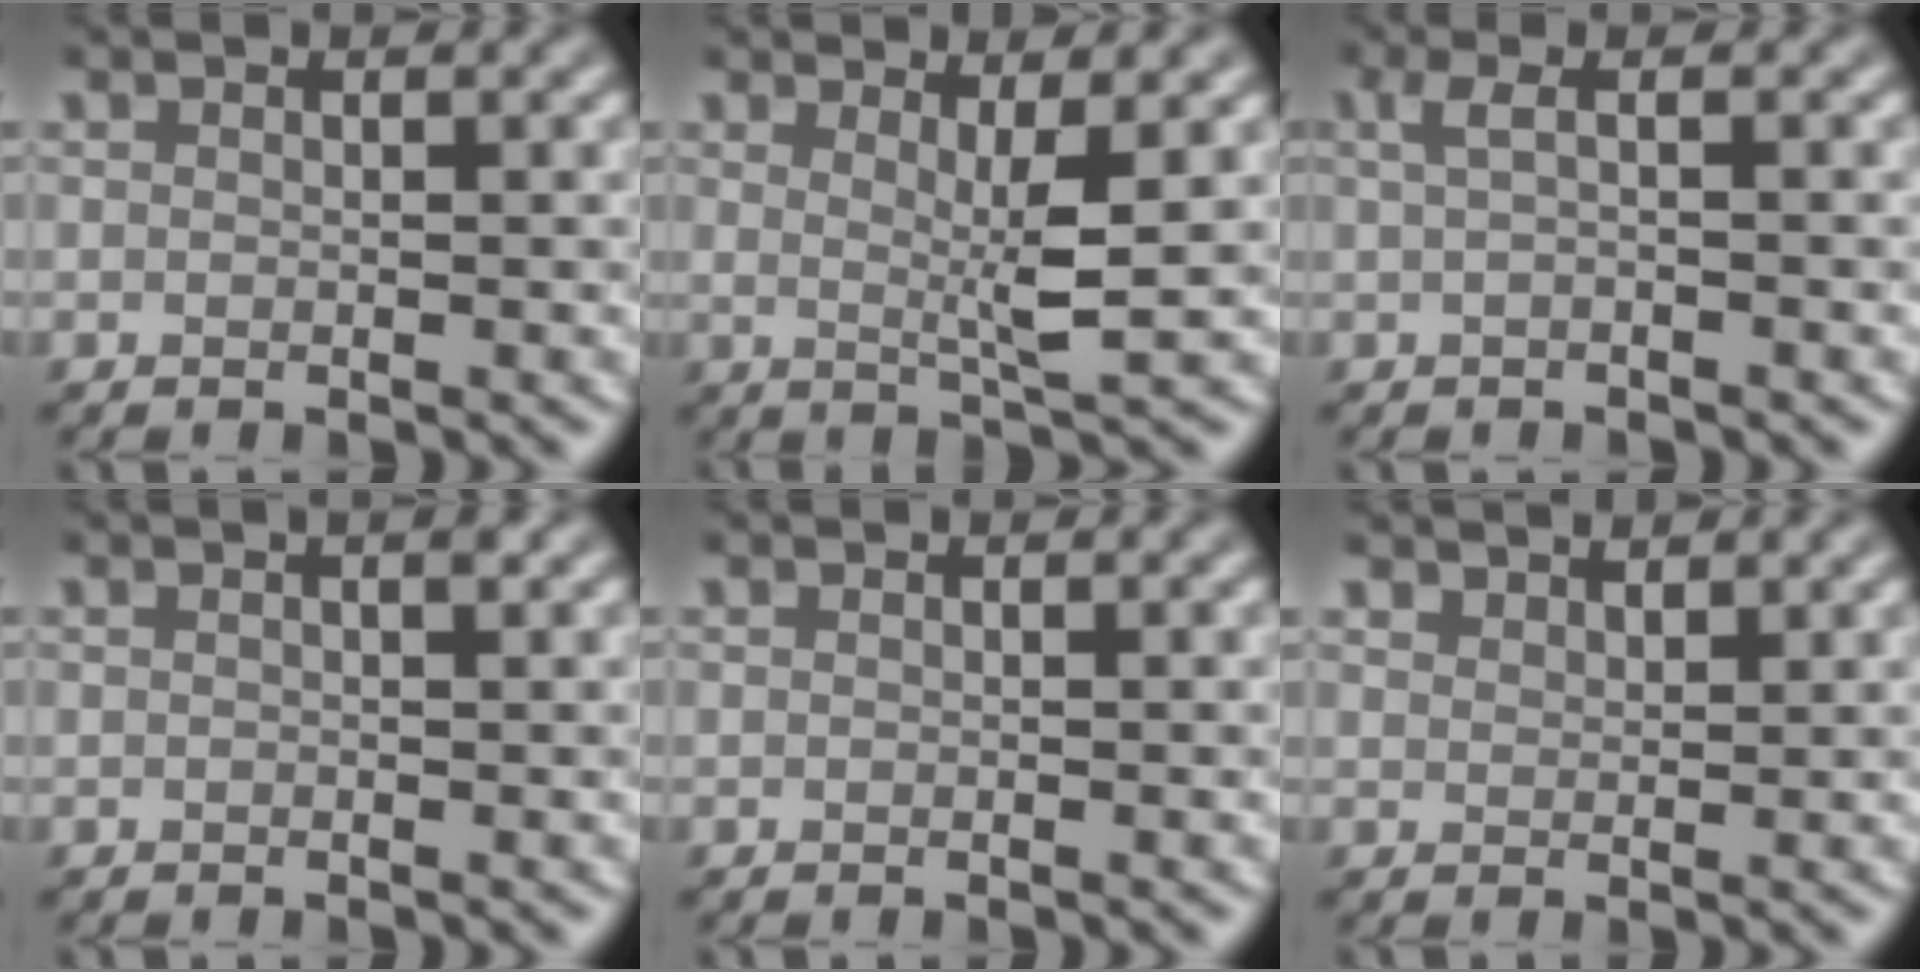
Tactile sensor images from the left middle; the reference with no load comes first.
{"total": 3.2, "force": [1.0, 0.6, 3.0], "torque": [-0.046, -0.011, 0.017]}
{"total": 1.7, "force": [0.2, 0.4, 1.6], "torque": [-0.031, 0.003, -0.001]}
{"total": 0.7, "force": [0.2, 0.0, 0.6], "torque": [-0.010, 0.004, 0.001]}
{"total": 0.0}
{"total": 2.2, "force": [2.1, 0.5, 0.3], "torque": [-0.008, -0.003, 0.041]}